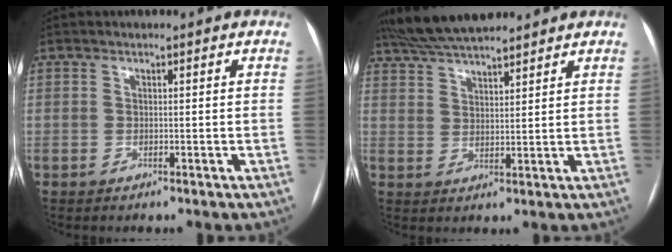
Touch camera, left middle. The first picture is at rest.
{"total": 10.5, "force": [9.4, 1.6, 4.5], "torque": [-0.083, 0.030, 0.161]}